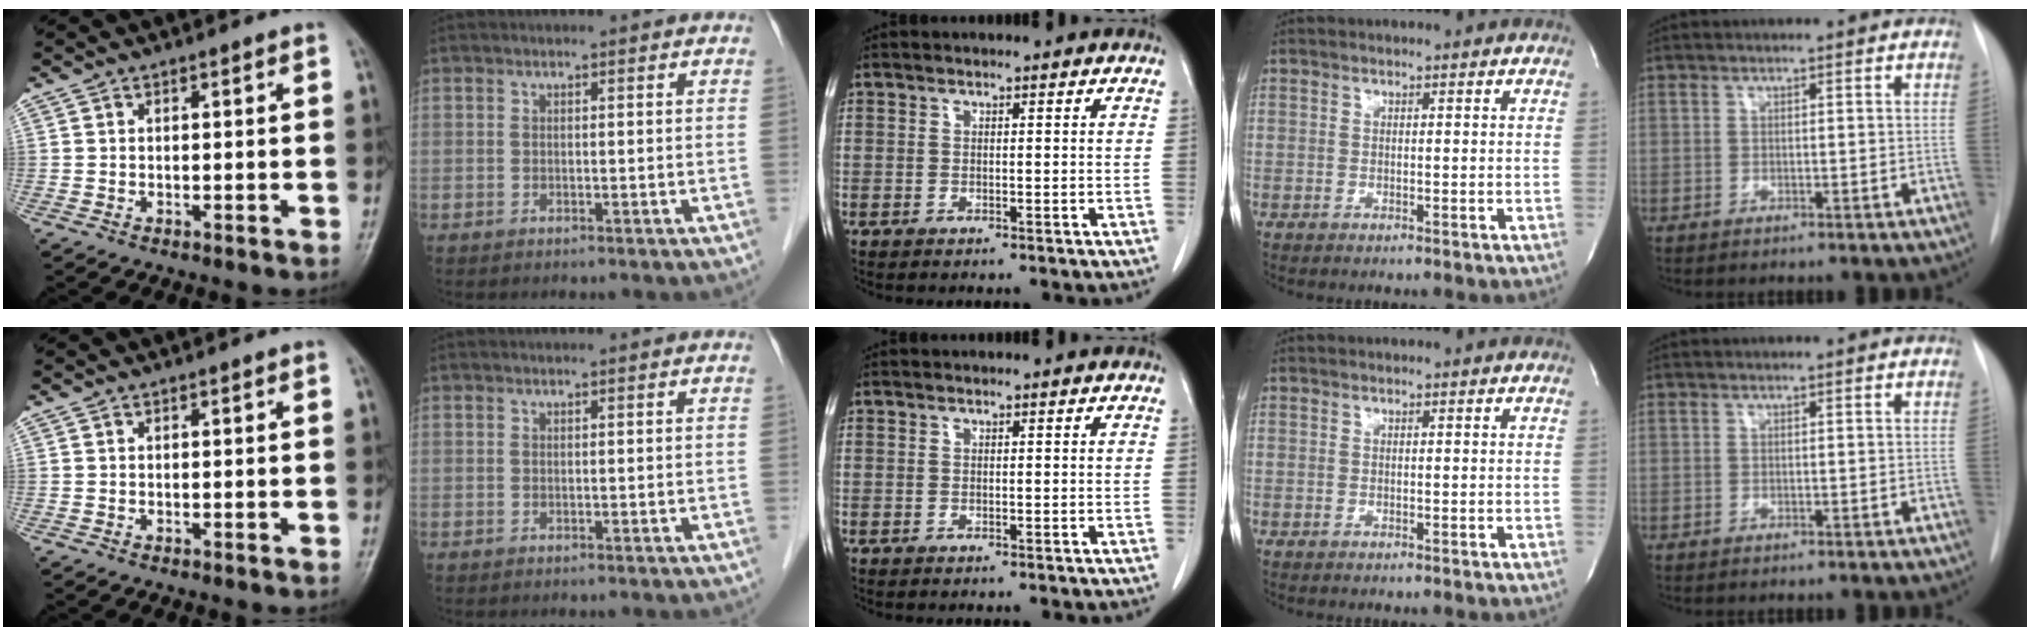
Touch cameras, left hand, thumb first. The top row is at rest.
{}